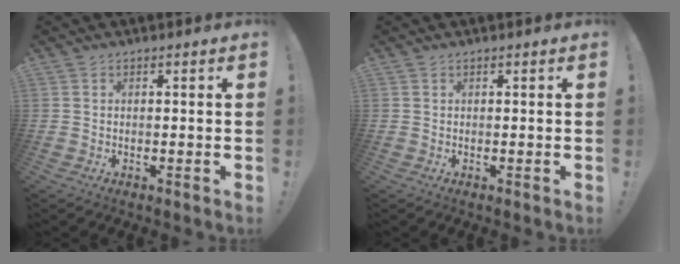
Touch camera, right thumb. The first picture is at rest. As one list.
[{"total": 0.0}]